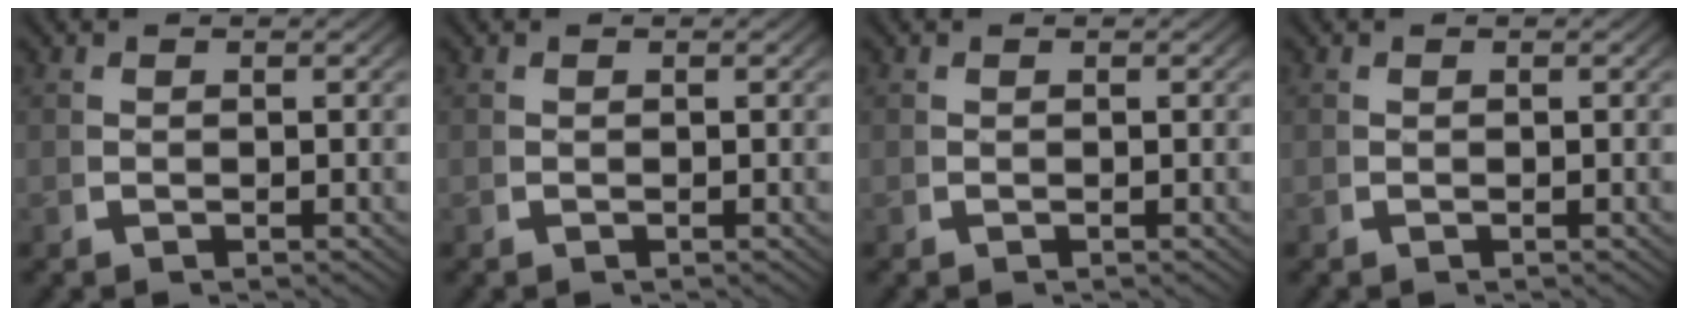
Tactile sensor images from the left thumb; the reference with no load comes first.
{"total": 0.0}
{"total": 0.0}
{"total": 0.0}